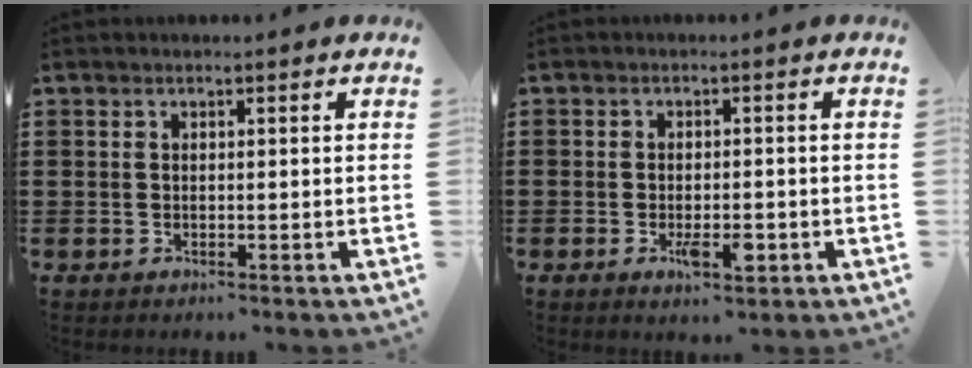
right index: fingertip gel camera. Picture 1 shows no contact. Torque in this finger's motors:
{"motor_torque": [1.35, 0.79, 0.59, 0.12]}